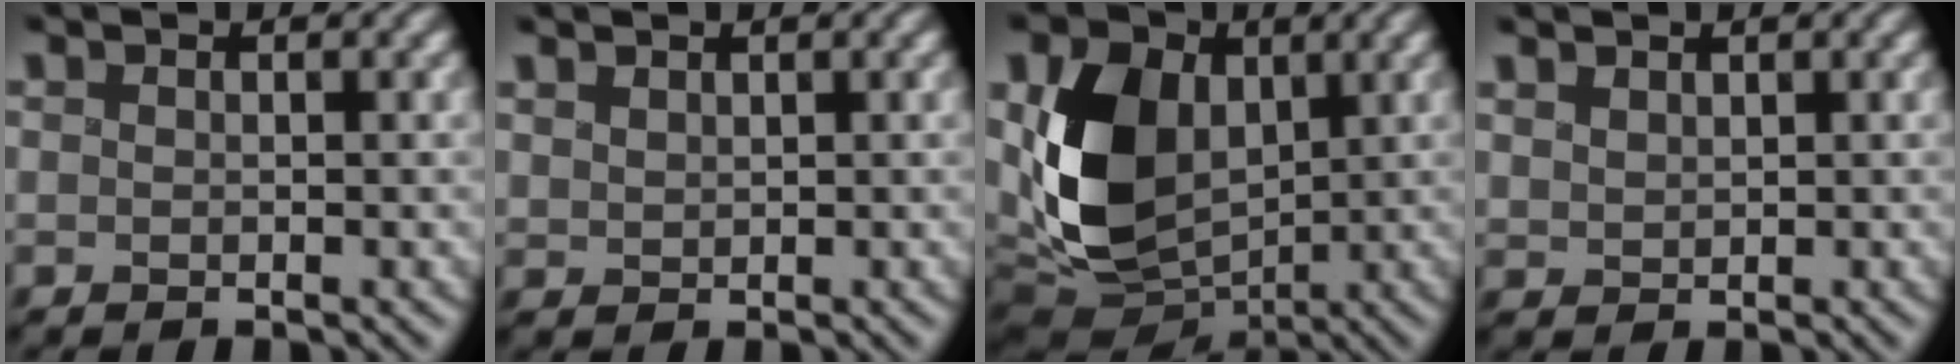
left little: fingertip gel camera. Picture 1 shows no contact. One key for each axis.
{"total": 1.2, "fx": 1.1, "fy": 0.5, "fz": 0.2, "tx": -0.007, "ty": 0.002, "tz": 0.028}
{"total": 10.0, "fx": 1.2, "fy": 7.1, "fz": 7.0, "tx": -0.170, "ty": -0.013, "tz": 0.020}
{"total": 1.5, "fx": 1.4, "fy": 0.6, "fz": 0.2, "tx": -0.008, "ty": 0.004, "tz": 0.033}